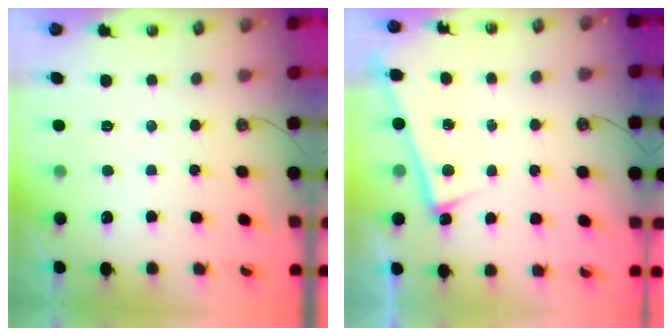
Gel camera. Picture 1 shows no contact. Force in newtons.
{"total": 2.8, "press": 2.7, "slide": 0.4}